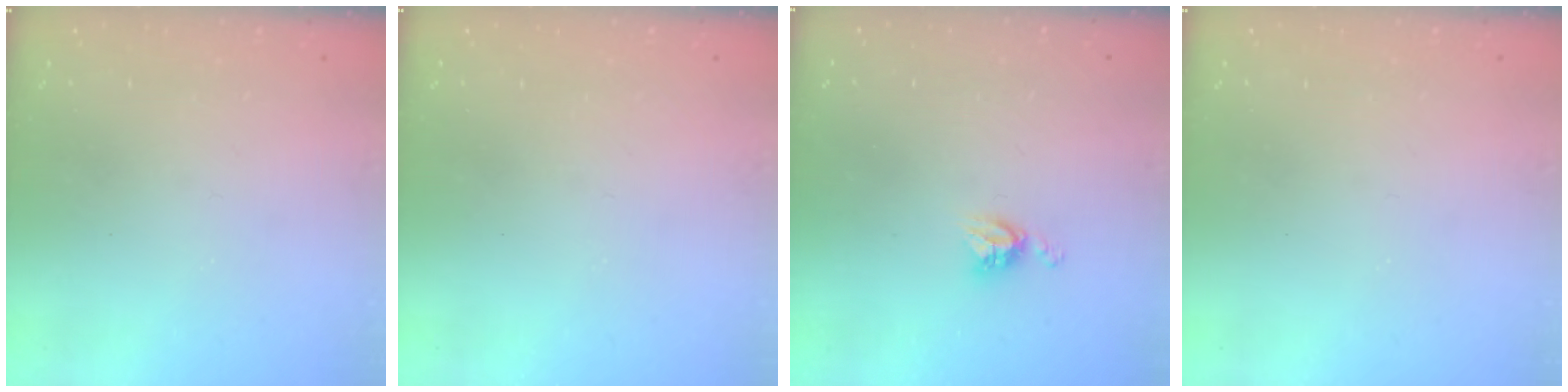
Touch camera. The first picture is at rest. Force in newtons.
{"total": 0.0}
{"total": 4.5, "press": 4.5, "slide": 0.3}
{"total": 0.0}